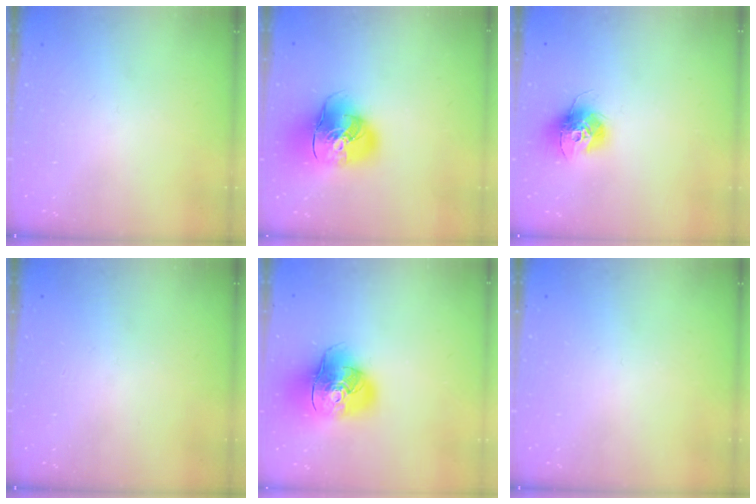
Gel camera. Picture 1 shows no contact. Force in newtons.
{"total": 18.6, "press": 18.3, "slide": 3.1}
{"total": 12.1, "press": 12.1, "slide": 0.8}
{"total": 0.0}
{"total": 17.9, "press": 17.8, "slide": 2.3}
{"total": 0.0}